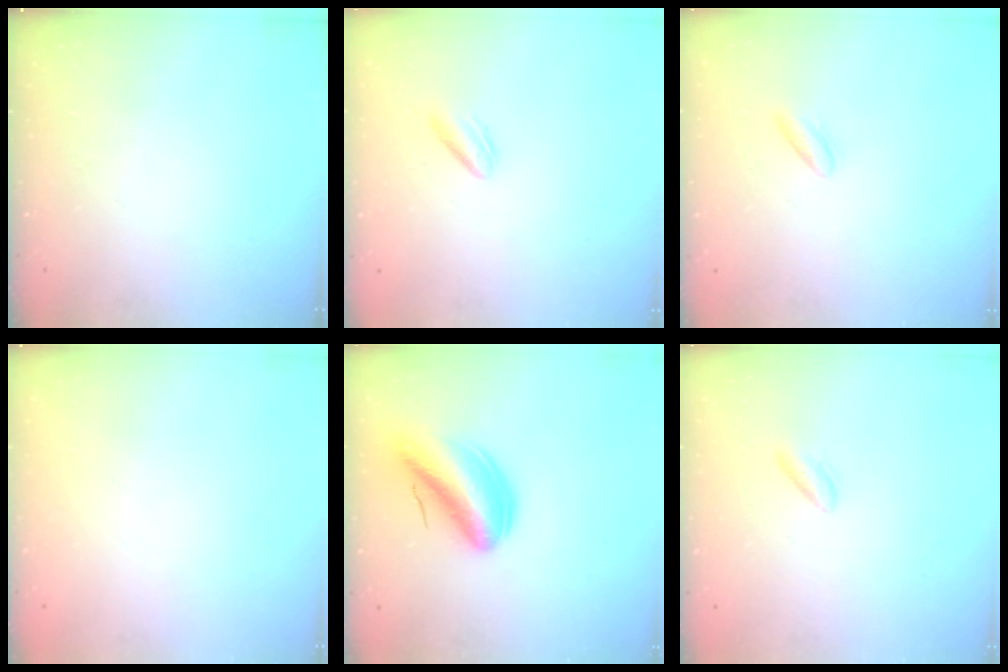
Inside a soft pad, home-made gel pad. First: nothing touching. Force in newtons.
{"total": 2.3, "press": 2.1, "slide": 1.0}
{"total": 3.3, "press": 2.9, "slide": 1.6}
{"total": 2.0, "press": 2.0, "slide": 0.1}
{"total": 10.8, "press": 10.4, "slide": 3.1}
{"total": 2.5, "press": 2.2, "slide": 1.3}